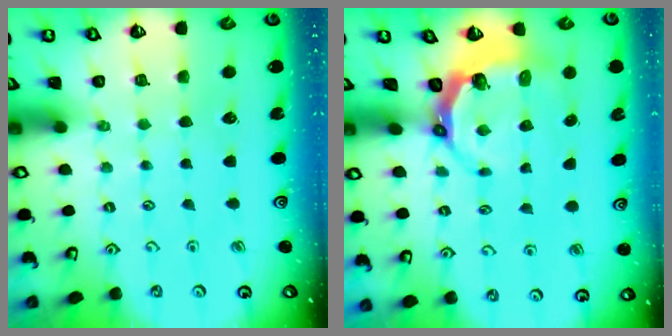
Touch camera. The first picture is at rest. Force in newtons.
{"total": 5.5, "press": 4.4, "slide": 3.3}